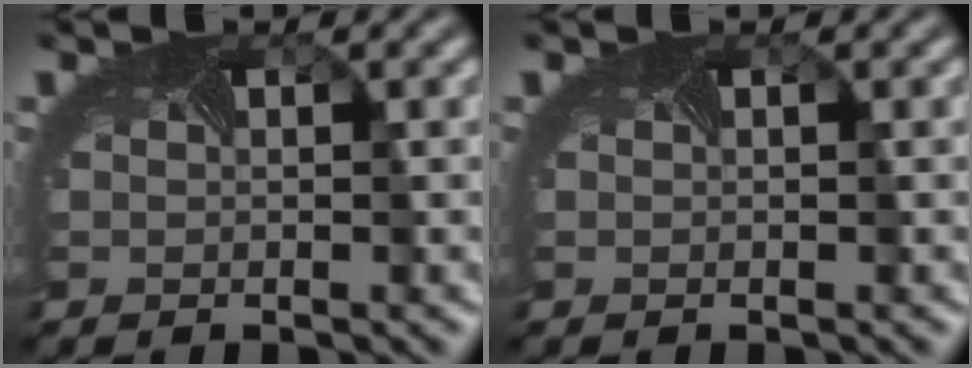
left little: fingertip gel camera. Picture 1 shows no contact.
{"total": 0.0}